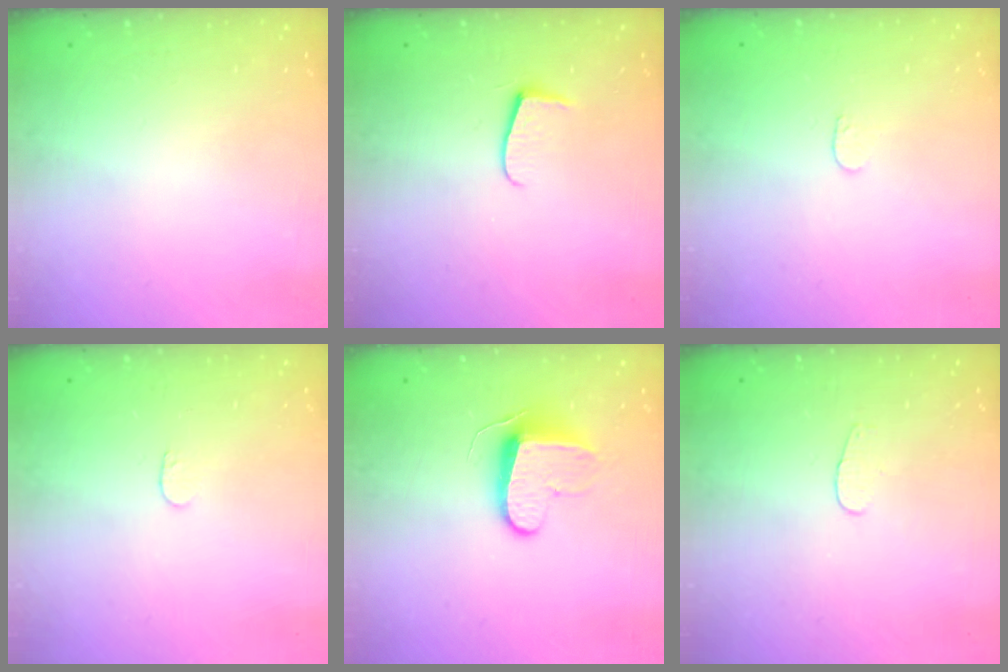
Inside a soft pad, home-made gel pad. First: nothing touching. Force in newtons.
{"total": 6.8, "press": 6.8, "slide": 0.6}
{"total": 3.3, "press": 3.3, "slide": 0.3}
{"total": 3.6, "press": 3.6, "slide": 0.3}
{"total": 9.9, "press": 9.9, "slide": 0.3}
{"total": 3.2, "press": 3.2, "slide": 0.3}